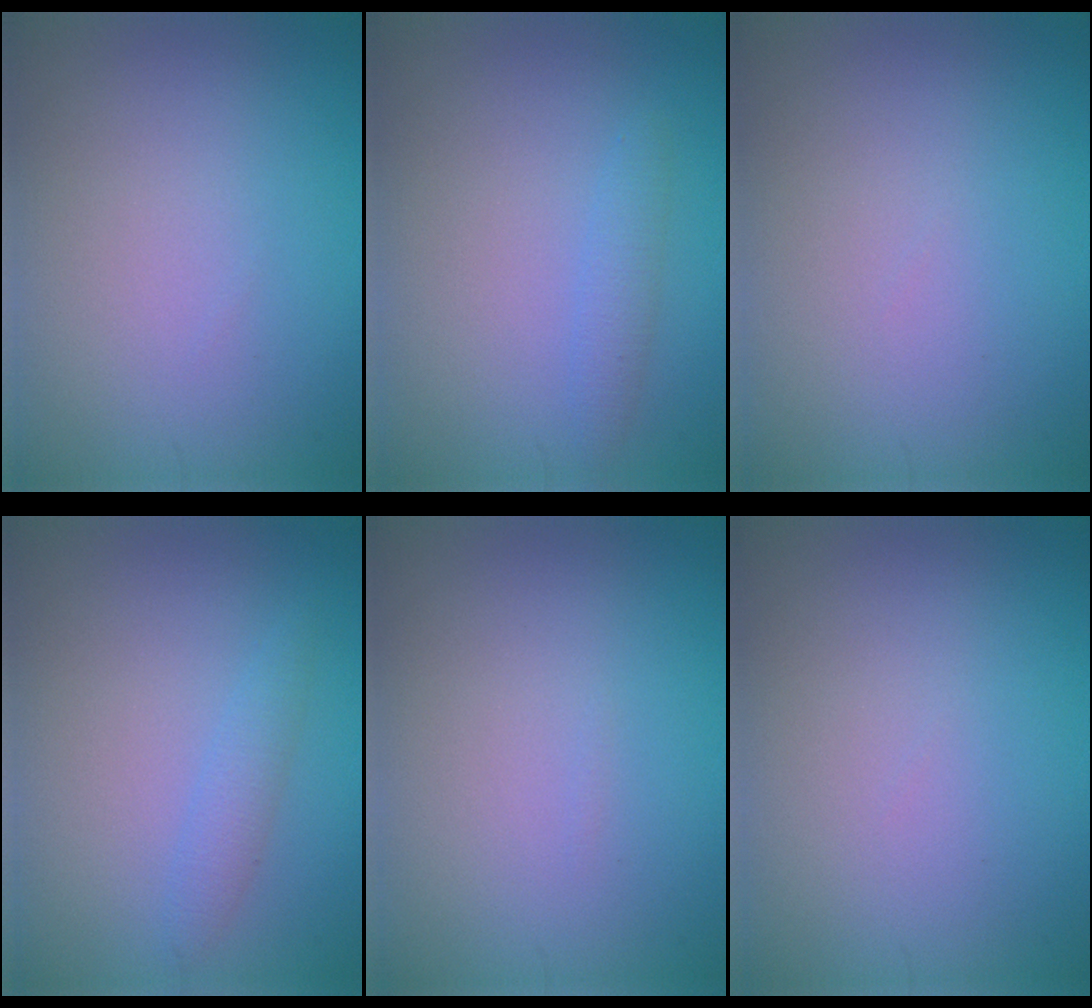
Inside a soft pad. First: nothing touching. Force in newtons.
{"total": 1.4, "press": 1.4, "slide": 0.1}
{"total": 0.0}
{"total": 1.5, "press": 1.5, "slide": 0.0}
{"total": 0.0}
{"total": 0.0}